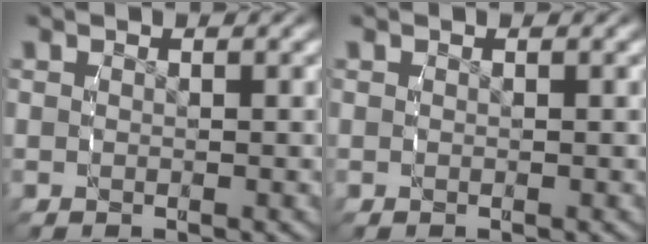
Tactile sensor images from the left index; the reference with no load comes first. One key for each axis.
{"total": 0.0}